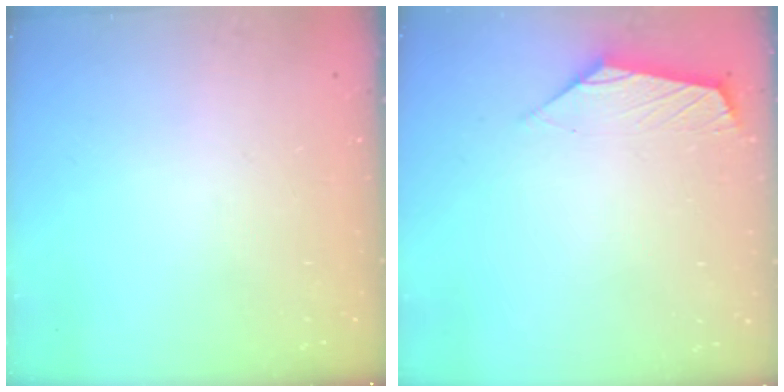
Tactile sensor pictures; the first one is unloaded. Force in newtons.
{"total": 1.5, "press": 1.5, "slide": 0.3}